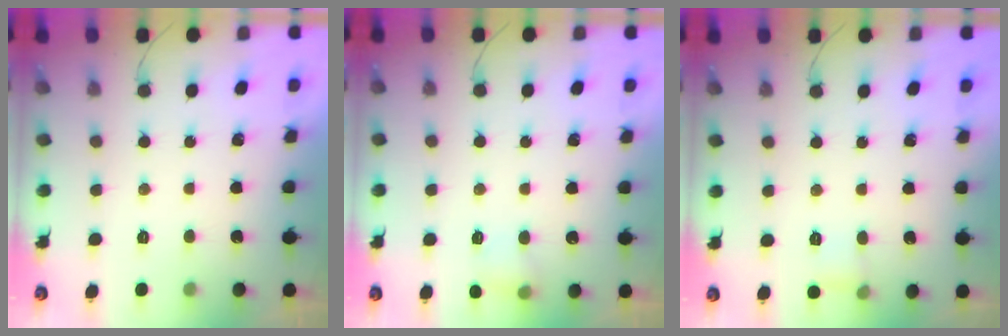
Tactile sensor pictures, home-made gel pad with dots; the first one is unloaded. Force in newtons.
{"total": 4.9, "press": 4.7, "slide": 1.3}
{"total": 3.7, "press": 3.5, "slide": 1.1}